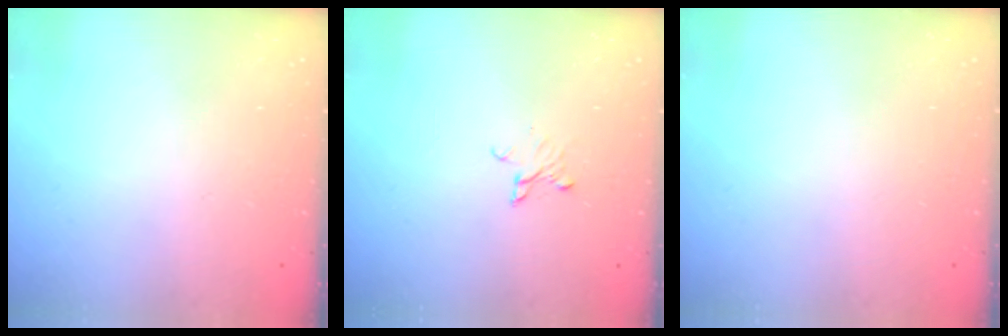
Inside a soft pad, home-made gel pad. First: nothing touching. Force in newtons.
{"total": 3.8, "press": 3.8, "slide": 0.3}
{"total": 0.0}